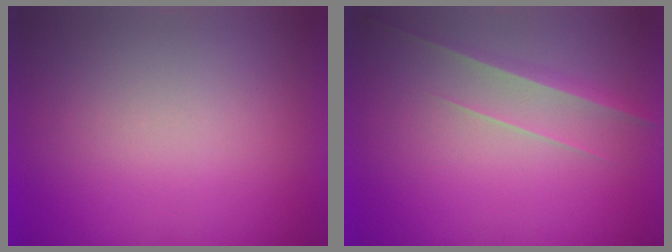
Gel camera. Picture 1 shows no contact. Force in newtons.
{"total": 2.8}